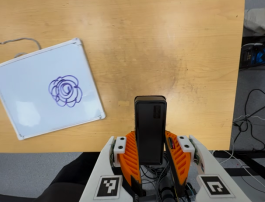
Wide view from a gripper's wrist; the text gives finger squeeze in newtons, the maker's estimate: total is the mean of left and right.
{"total": 4.8, "left": 3.4, "right": 6.1}